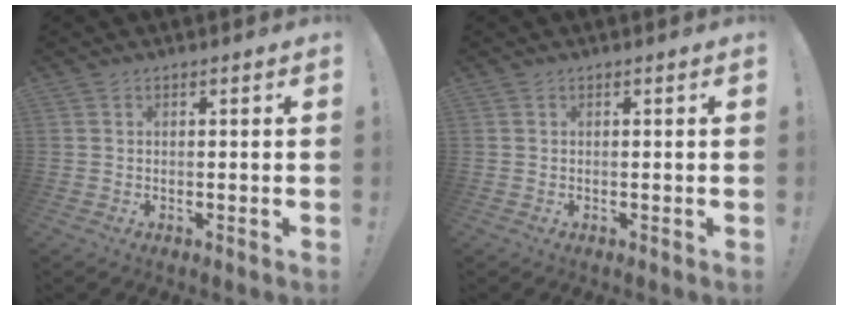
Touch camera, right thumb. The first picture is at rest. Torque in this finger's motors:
{"motor_torque": [0.00, 0.00, 0.00, 0.00, 0.00]}